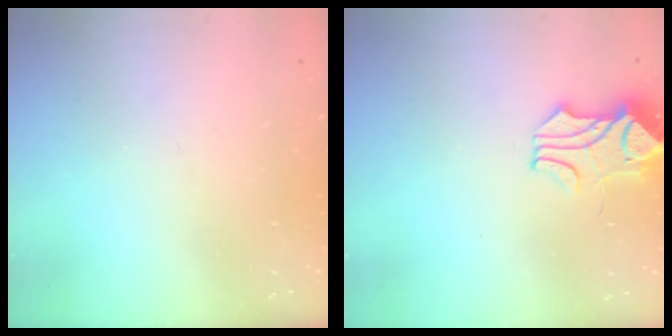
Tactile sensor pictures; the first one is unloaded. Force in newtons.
{"total": 1.9, "press": 1.8, "slide": 0.7}